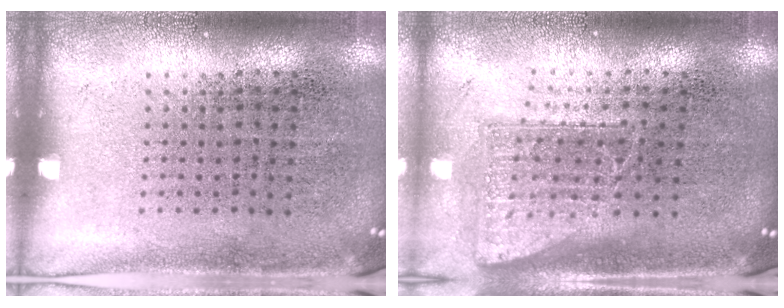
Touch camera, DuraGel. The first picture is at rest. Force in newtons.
{"total": 1.7, "press": 1.3, "slide": 1.1}